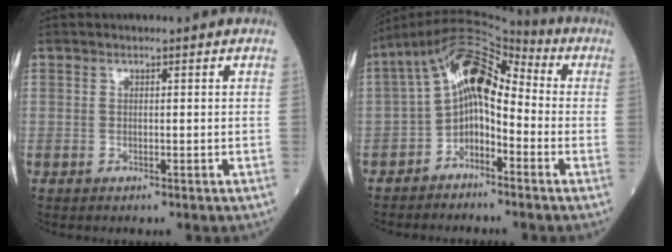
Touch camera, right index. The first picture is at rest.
{"total": 10.6, "force": [-0.6, 5.7, 8.9], "torque": [-0.145, 0.050, -0.017]}